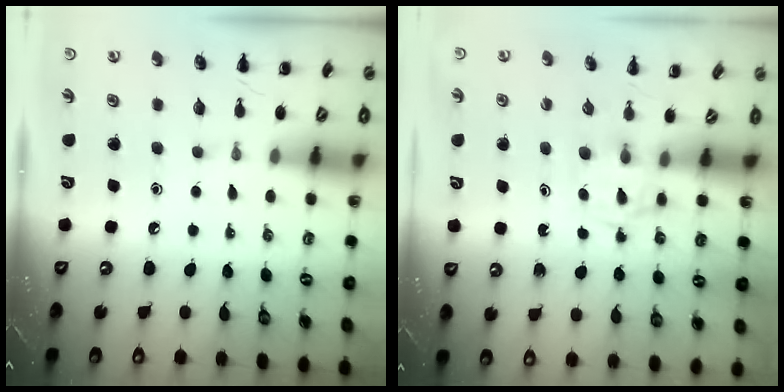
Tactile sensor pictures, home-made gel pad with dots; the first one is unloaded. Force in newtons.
{"total": 2.5, "press": 2.2, "slide": 1.3}